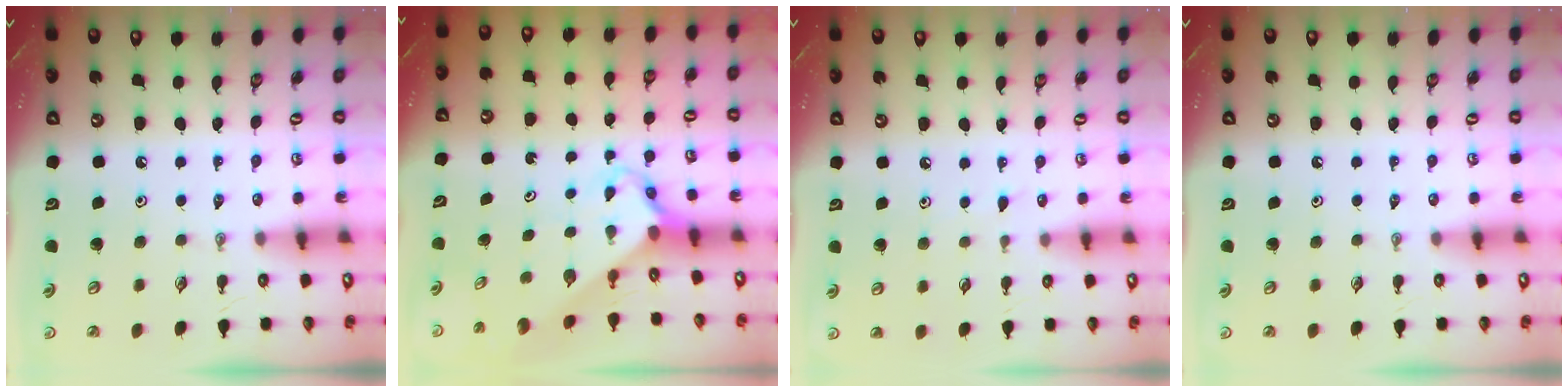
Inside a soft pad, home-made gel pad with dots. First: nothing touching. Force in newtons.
{"total": 2.6, "press": 2.6, "slide": 0.2}
{"total": 2.9, "press": 2.9, "slide": 0.4}
{"total": 0.0}